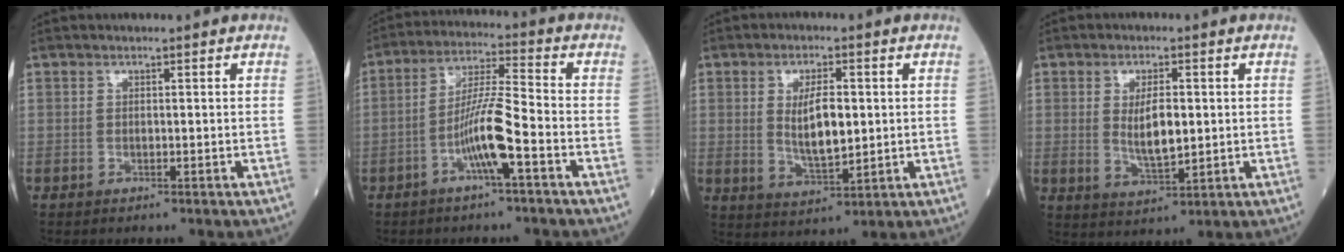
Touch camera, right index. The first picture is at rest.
{"total": 8.4, "force": [-3.5, 0.0, 7.6], "torque": [-0.150, 0.009, -0.067]}
{"total": 7.2, "force": [0.8, 2.5, 6.7], "torque": [-0.126, -0.004, 0.020]}
{"total": 6.1, "force": [0.5, 2.0, 5.8], "torque": [-0.107, -0.006, 0.015]}